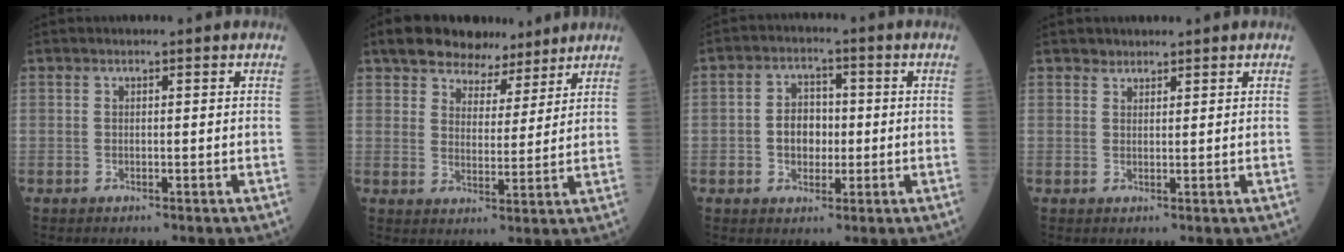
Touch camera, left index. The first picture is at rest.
{"total": 8.4, "force": [6.7, 4.5, 2.5], "torque": [-0.034, 0.020, 0.107]}
{"total": 5.5, "force": [-0.7, 4.0, 3.6], "torque": [-0.072, 0.014, -0.013]}
{"total": 1.2, "force": [1.0, 0.6, -0.1], "torque": [0.003, 0.000, 0.015]}